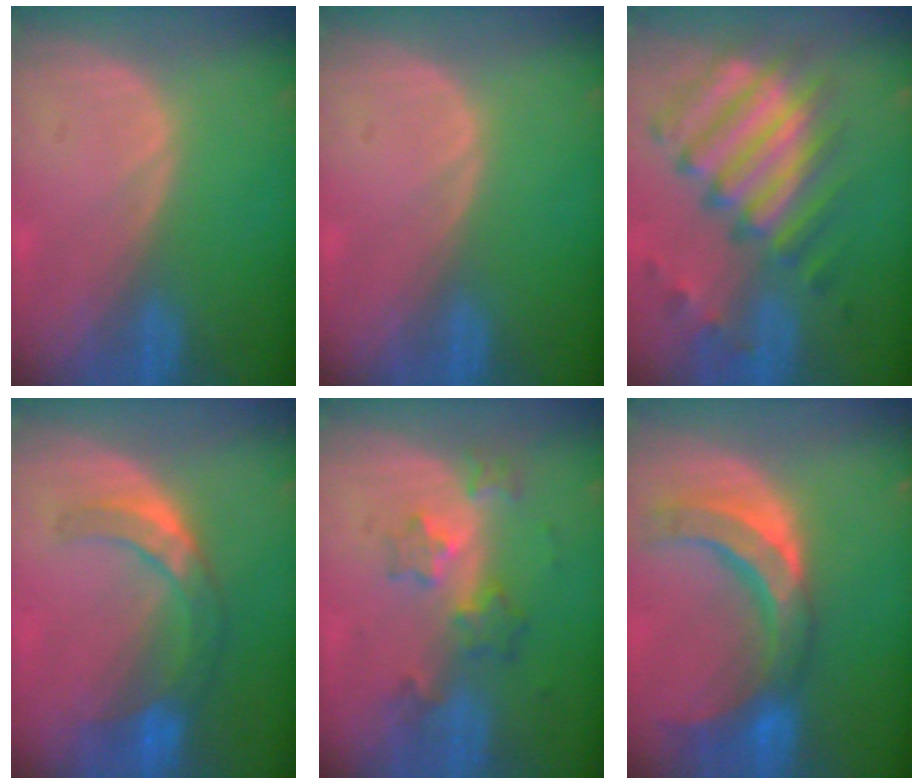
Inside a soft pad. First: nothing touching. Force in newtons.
{"total": 0.0}
{"total": 11.9, "press": 10.4, "slide": 5.8}
{"total": 7.6, "press": 6.7, "slide": 3.6}
{"total": 5.9, "press": 5.4, "slide": 2.5}
{"total": 10.3, "press": 9.5, "slide": 4.0}